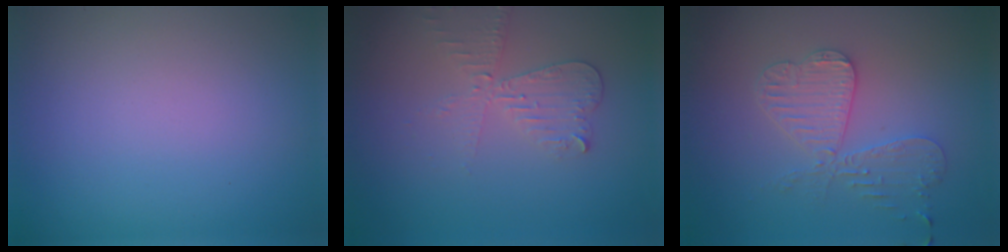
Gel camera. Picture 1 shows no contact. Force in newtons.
{"total": 3.0, "press": 2.8, "slide": 1.1}
{"total": 4.2, "press": 3.7, "slide": 2.0}